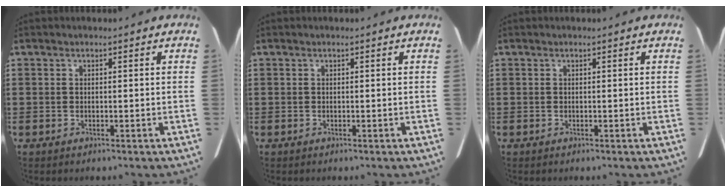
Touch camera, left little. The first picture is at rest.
{"total": 0.0}
{"total": 0.0}